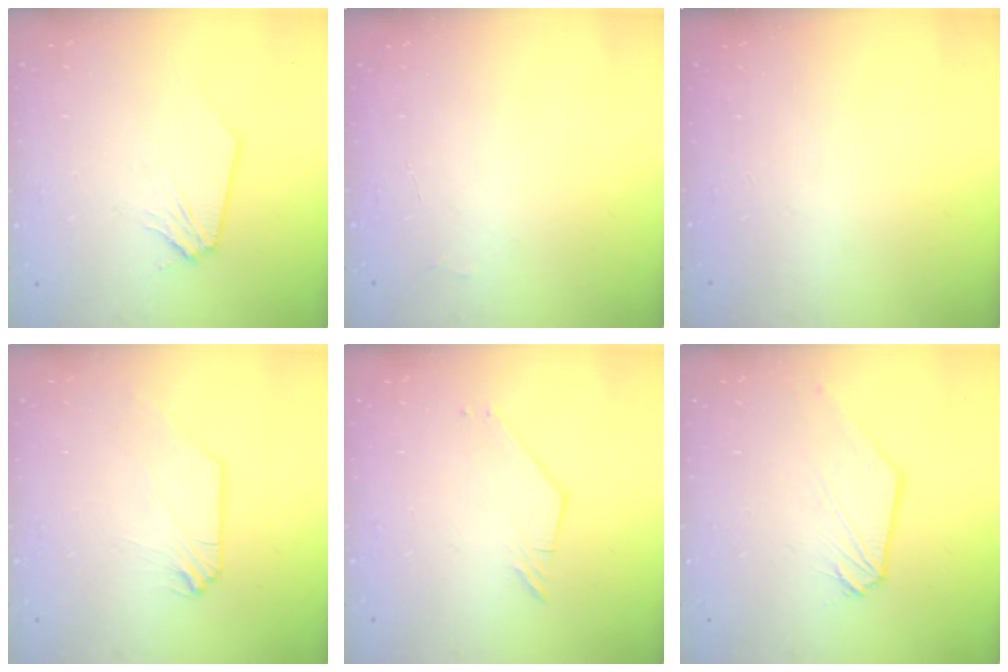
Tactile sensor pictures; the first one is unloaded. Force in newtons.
{"total": 3.8, "press": 3.8, "slide": 0.4}
{"total": 0.0}
{"total": 0.0}
{"total": 2.2, "press": 2.2, "slide": 0.1}
{"total": 0.0}